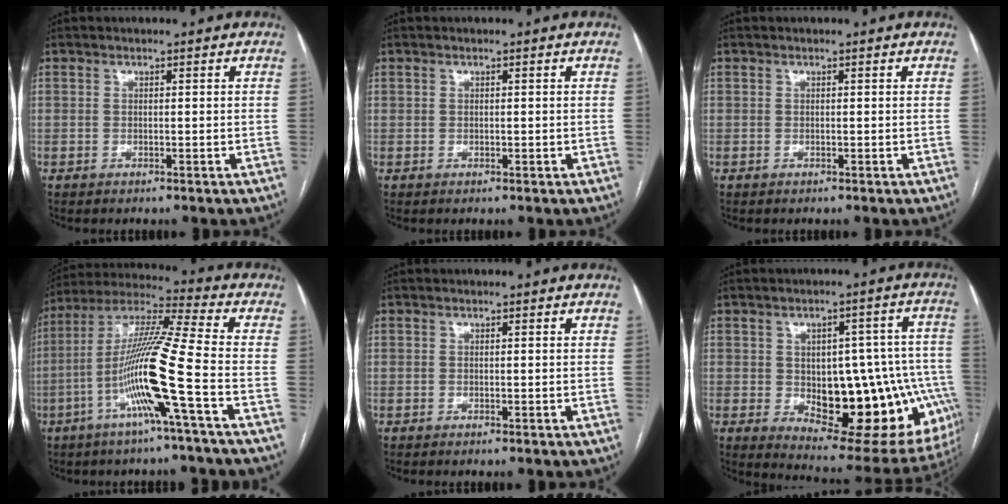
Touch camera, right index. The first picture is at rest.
{"total": 0.0}
{"total": 0.0}
{"total": 15.0, "force": [-4.8, -1.6, 14.1], "torque": [-0.271, 0.000, -0.099]}
{"total": 0.0}
{"total": 22.7, "force": [-4.6, 10.9, 19.4], "torque": [-0.181, 0.026, -0.031]}